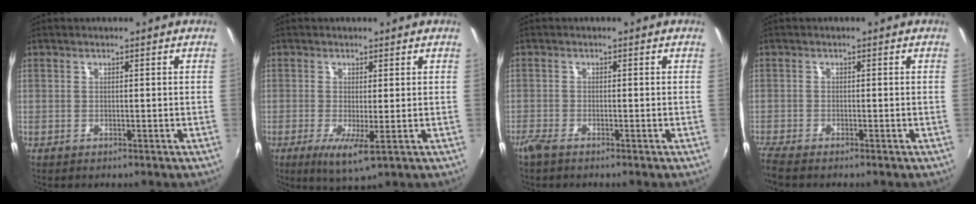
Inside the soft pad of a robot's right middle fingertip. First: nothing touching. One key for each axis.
{"total": 4.8, "fx": -1.2, "fy": 0.7, "fz": 4.6, "tx": -0.090, "ty": -0.020, "tz": -0.020}
{"total": 2.2, "fx": -1.9, "fy": 0.4, "fz": 1.1, "tx": -0.030, "ty": -0.007, "tz": -0.040}
{"total": 3.7, "fx": -3.3, "fy": 0.4, "fz": 1.7, "tx": -0.045, "ty": -0.019, "tz": -0.064}